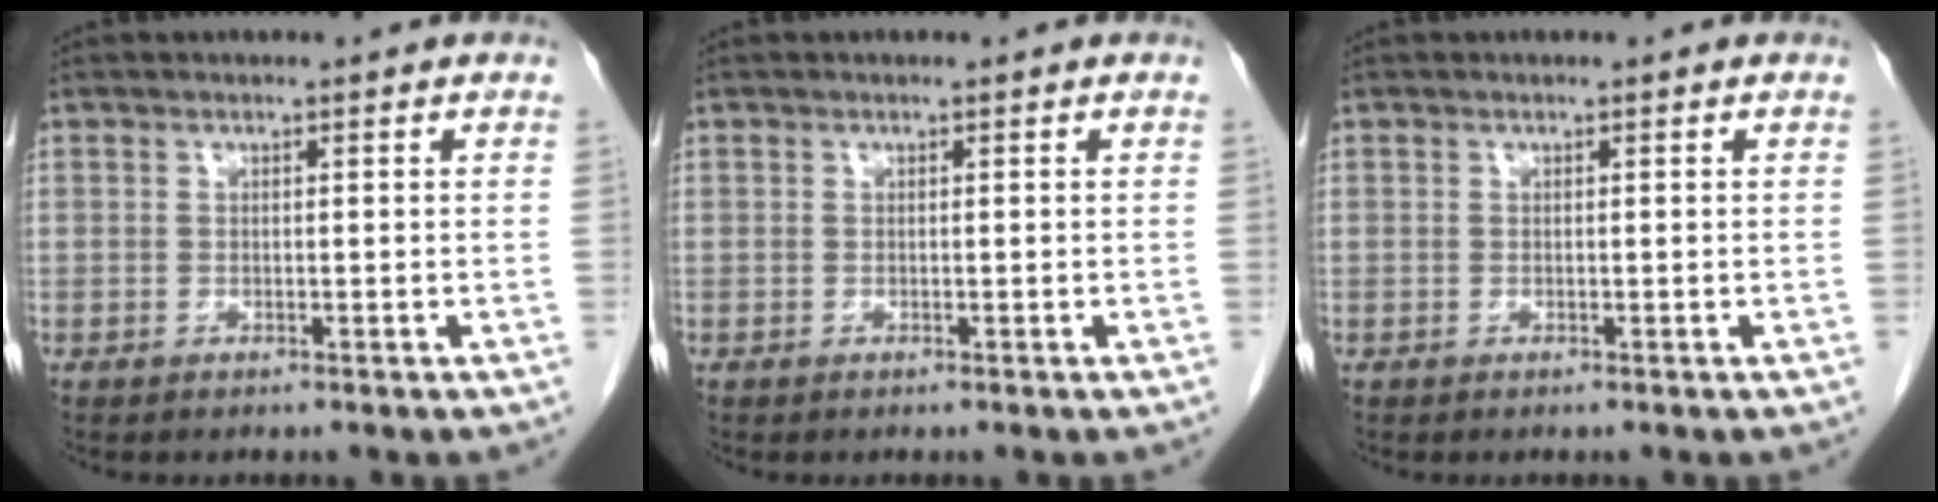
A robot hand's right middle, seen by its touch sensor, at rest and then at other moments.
{"total": 0.0}
{"total": 0.0}